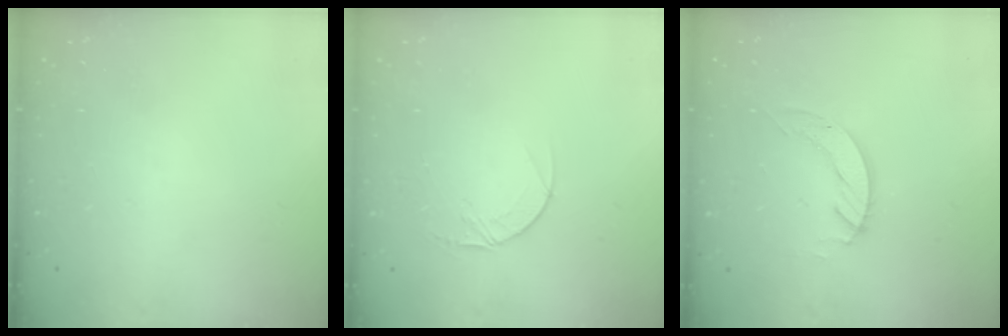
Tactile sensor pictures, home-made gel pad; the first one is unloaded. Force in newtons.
{"total": 4.6, "press": 4.6, "slide": 0.4}
{"total": 4.2, "press": 4.2, "slide": 0.2}